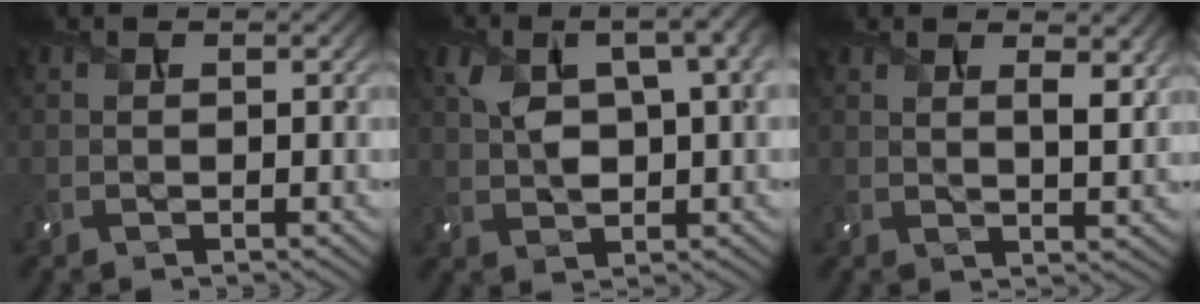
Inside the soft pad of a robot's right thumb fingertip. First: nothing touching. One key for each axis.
{"total": 8.6, "fx": 2.4, "fy": 4.1, "fz": 7.2, "tx": -0.148, "ty": 0.009, "tz": 0.044}
{"total": 3.6, "fx": 2.1, "fy": 1.0, "fz": 2.8, "tx": -0.055, "ty": -0.002, "tz": 0.038}